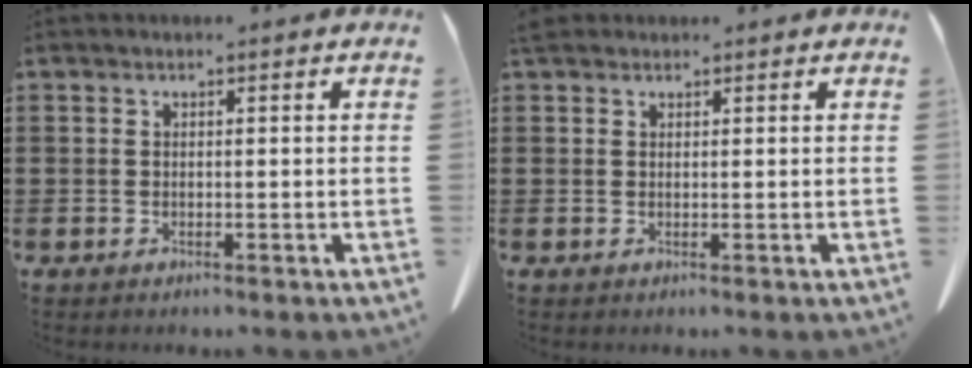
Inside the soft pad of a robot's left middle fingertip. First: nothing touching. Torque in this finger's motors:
{"motor_torque": [0.58, -0.04, 0.09, 0.04]}